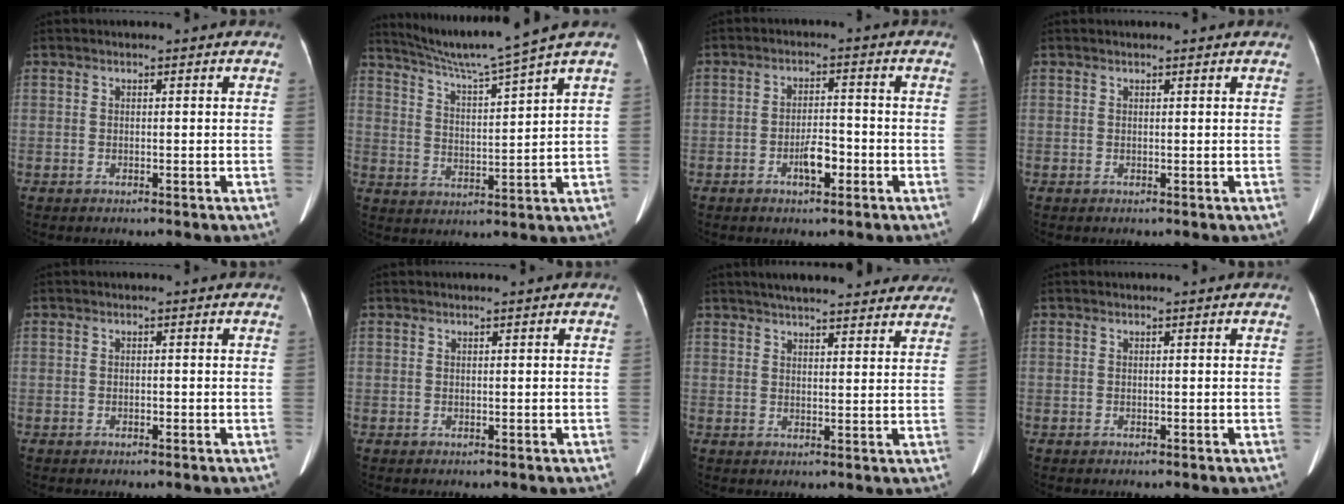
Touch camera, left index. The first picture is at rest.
{"total": 10.6, "force": [9.0, -2.7, 4.9], "torque": [-0.088, -0.009, 0.156]}
{"total": 4.0, "force": [-2.1, 1.4, 3.1], "torque": [-0.057, 0.000, -0.037]}
{"total": 1.8, "force": [1.7, 0.3, 0.7], "torque": [-0.011, 0.017, 0.018]}
{"total": 0.7, "force": [-0.6, 0.2, 0.3], "torque": [-0.008, -0.003, -0.008]}
{"total": 0.0}
{"total": 19.0, "force": [16.8, 3.8, 8.0], "torque": [-0.104, 0.032, 0.210]}
{"total": 0.0}